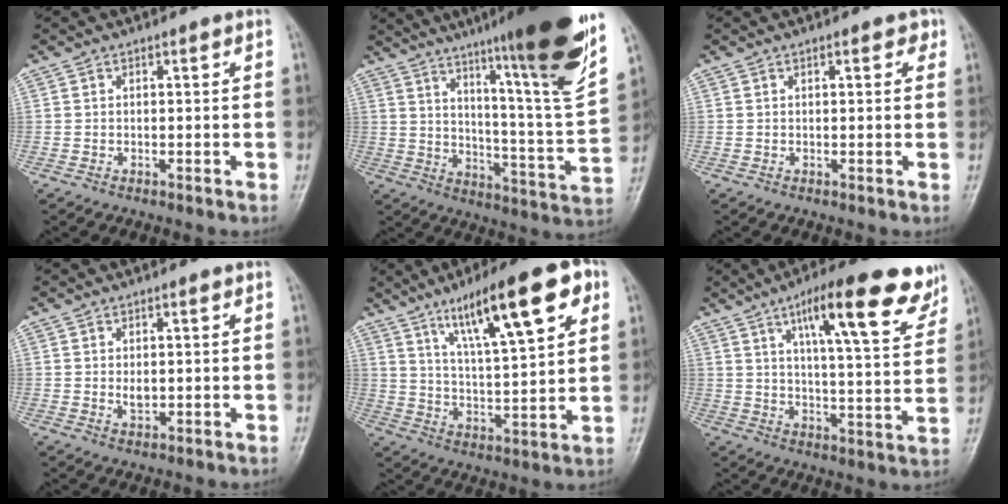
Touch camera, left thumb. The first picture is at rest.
{"total": 24.3, "force": [15.9, 0.9, 18.3], "torque": [-0.249, -0.080, 0.238]}
{"total": 2.0, "force": [1.0, 1.0, 1.4], "torque": [-0.009, 0.000, 0.009]}
{"total": 2.1, "force": [0.3, 1.2, 1.7], "torque": [-0.024, -0.005, 0.008]}
{"total": 18.6, "force": [9.3, 4.5, 15.5], "torque": [-0.224, -0.023, 0.152]}
{"total": 18.4, "force": [10.7, 4.7, 14.2], "torque": [-0.173, -0.037, 0.157]}